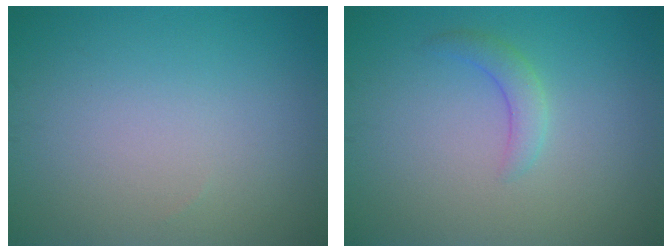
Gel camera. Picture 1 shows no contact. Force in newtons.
{"total": 1.8, "press": 1.8, "slide": 0.1}